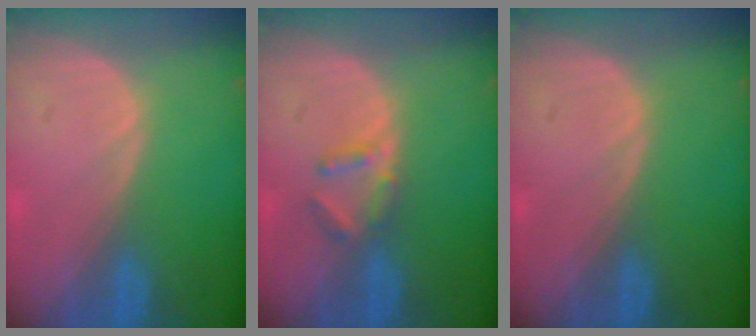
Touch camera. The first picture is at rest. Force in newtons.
{"total": 3.0, "press": 3.0, "slide": 0.4}
{"total": 0.0}